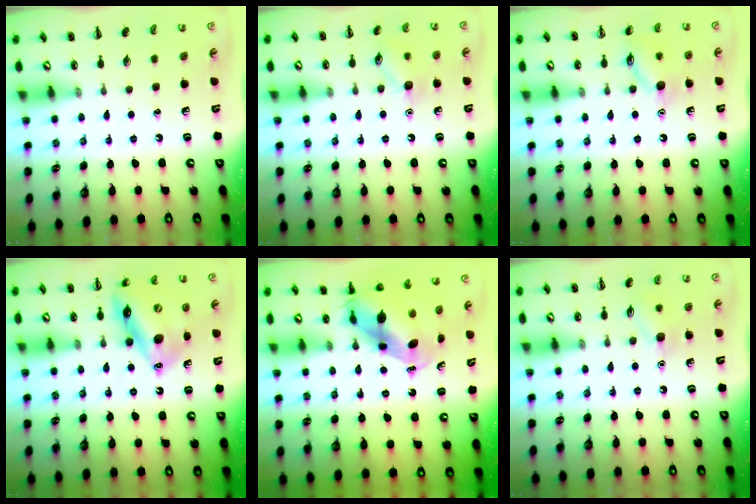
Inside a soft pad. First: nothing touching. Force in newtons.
{"total": 8.2, "press": 8.1, "slide": 1.2}
{"total": 10.3, "press": 10.3, "slide": 0.6}
{"total": 16.0, "press": 15.4, "slide": 4.0}
{"total": 6.6, "press": 6.4, "slide": 1.8}
{"total": 7.8, "press": 7.6, "slide": 1.3}